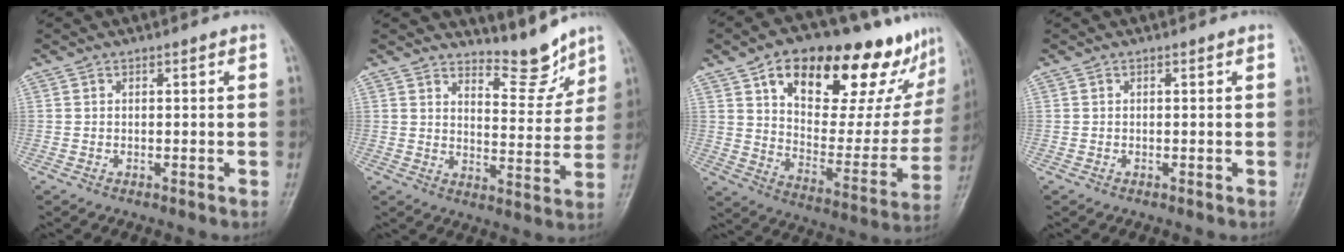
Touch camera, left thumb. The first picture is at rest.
{"total": 7.8, "force": [7.1, 2.0, 2.5], "torque": [-0.007, -0.069, 0.114]}
{"total": 29.5, "force": [17.0, 13.2, 20.2], "torque": [-0.243, -0.030, 0.260]}
{"total": 0.0}